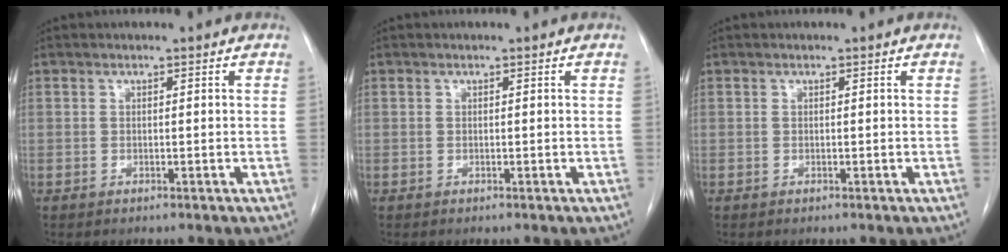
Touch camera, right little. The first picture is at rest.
{"total": 0.0}
{"total": 0.0}